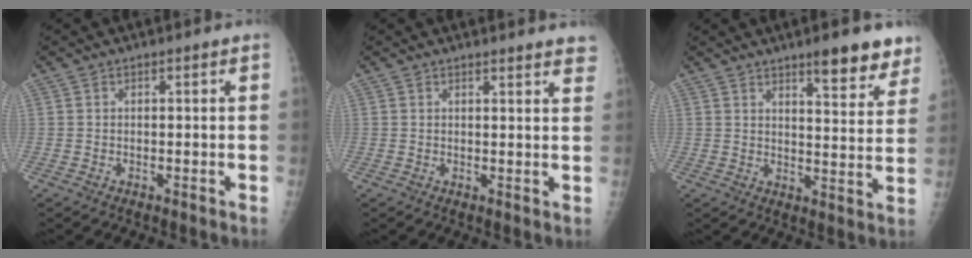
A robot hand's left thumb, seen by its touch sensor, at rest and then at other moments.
{"total": 5.4, "force": [5.0, 1.0, 1.7], "torque": [-0.001, -0.022, 0.040]}
{"total": 10.0, "force": [7.2, 2.8, 6.3], "torque": [-0.051, -0.044, 0.098]}